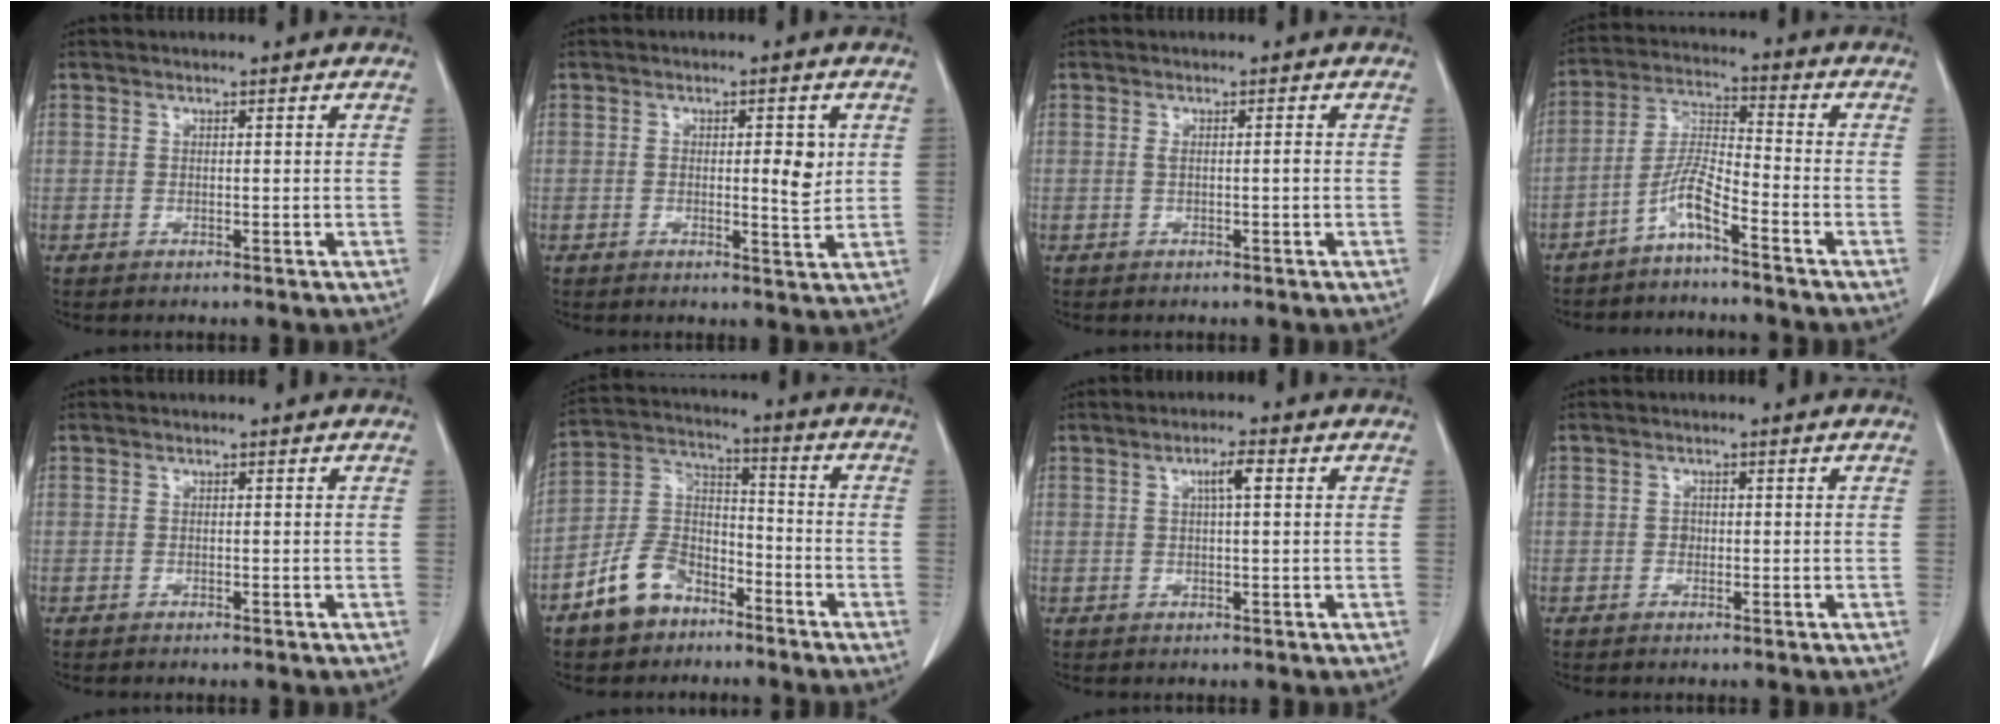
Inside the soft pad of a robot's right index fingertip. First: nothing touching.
{"total": 3.9, "force": [0.5, 1.1, 3.7], "torque": [-0.052, -0.004, 0.006]}
{"total": 1.2, "force": [0.0, 0.1, 1.2], "torque": [-0.022, 0.001, 0.001]}
{"total": 6.0, "force": [-4.2, 0.3, 4.3], "torque": [-0.098, -0.001, -0.089]}
{"total": 0.0}
{"total": 10.3, "force": [-6.7, 6.4, 4.5], "torque": [-0.102, 0.020, -0.126]}
{"total": 2.8, "force": [0.8, 0.2, 2.7], "torque": [-0.047, 0.005, 0.013]}
{"total": 0.9, "force": [-0.1, 0.7, 0.4], "torque": [-0.004, 0.003, -0.003]}